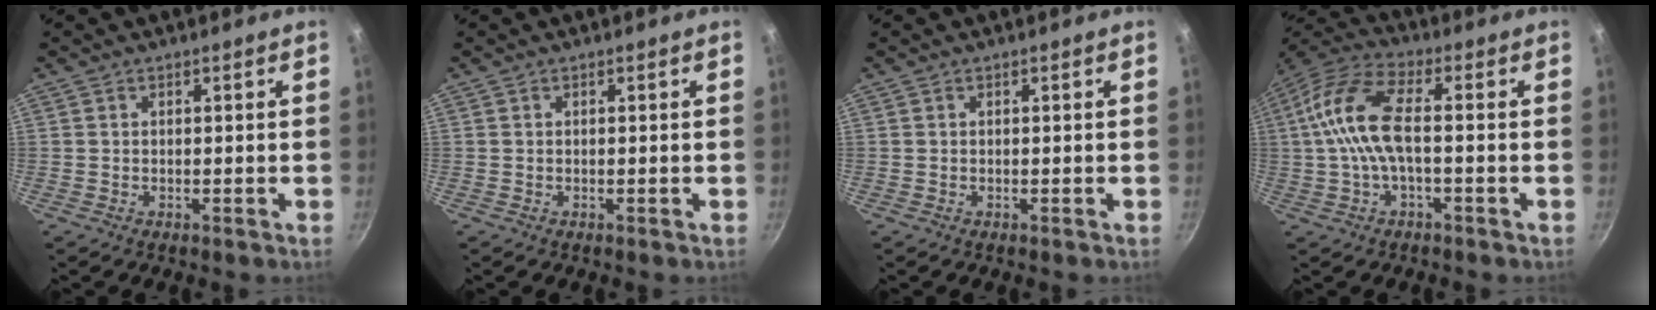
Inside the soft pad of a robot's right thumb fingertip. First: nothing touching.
{"total": 0.0}
{"total": 0.0}
{"total": 12.1, "force": [-0.5, 5.1, 11.0], "torque": [-0.234, 0.030, -0.024]}